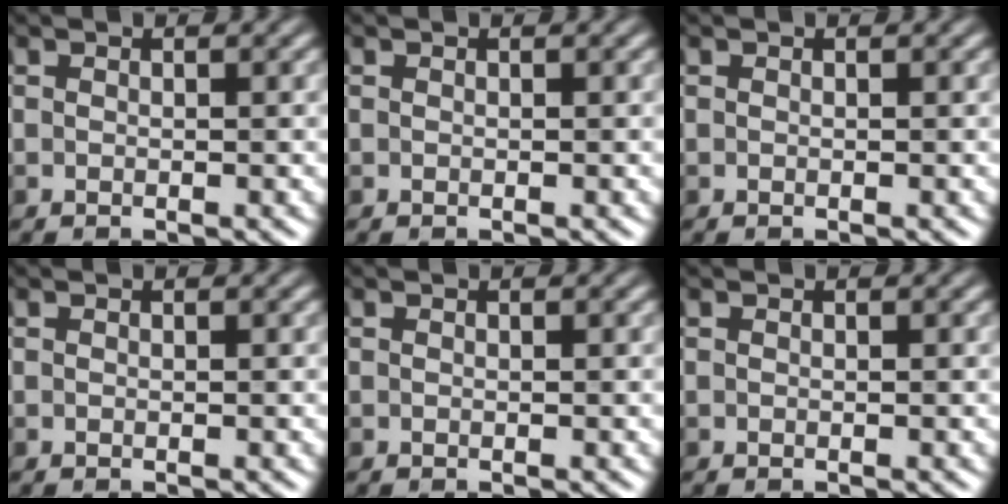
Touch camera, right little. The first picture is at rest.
{"total": 0.0}
{"total": 0.0}
{"total": 0.0}
{"total": 0.0}
{"total": 0.0}